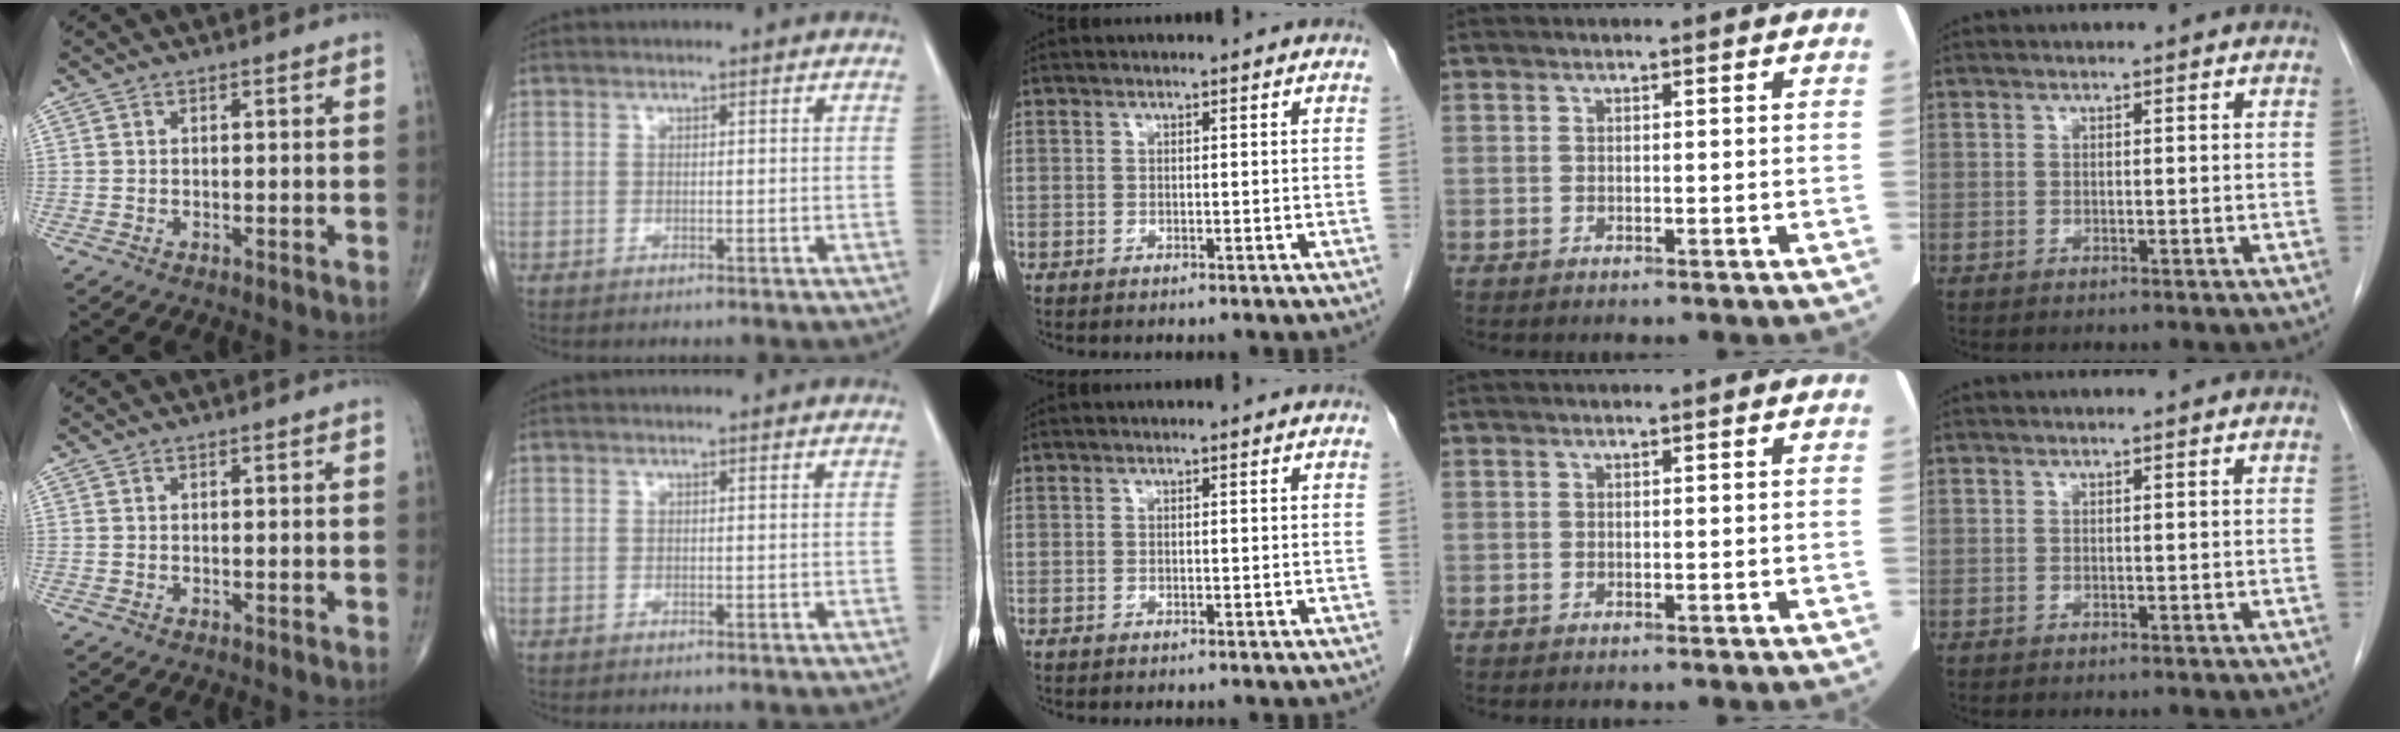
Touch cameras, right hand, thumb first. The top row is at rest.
{}